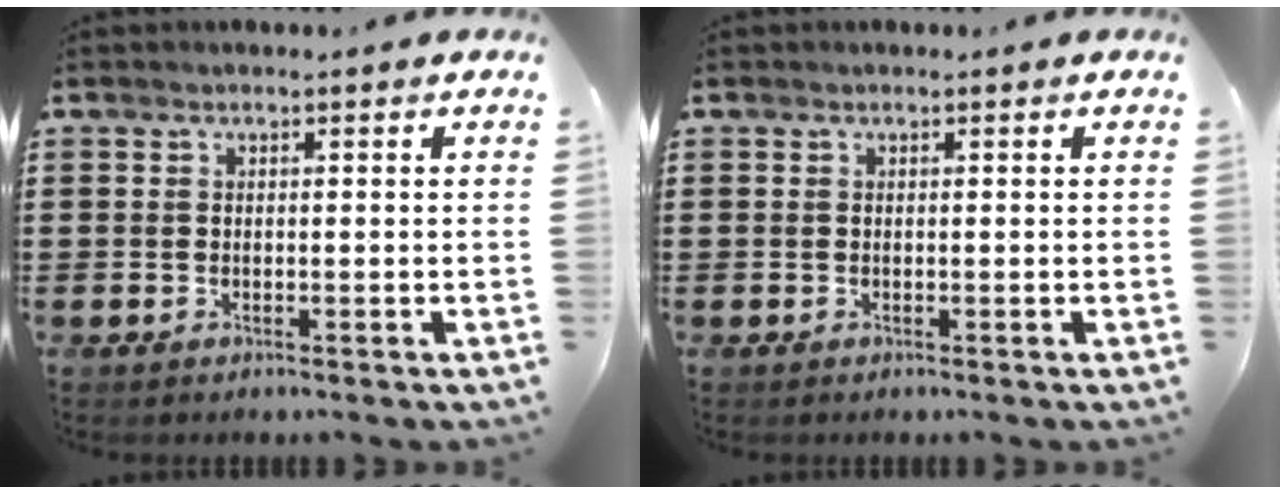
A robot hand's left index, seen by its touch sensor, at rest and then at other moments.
{"total": 0.0}